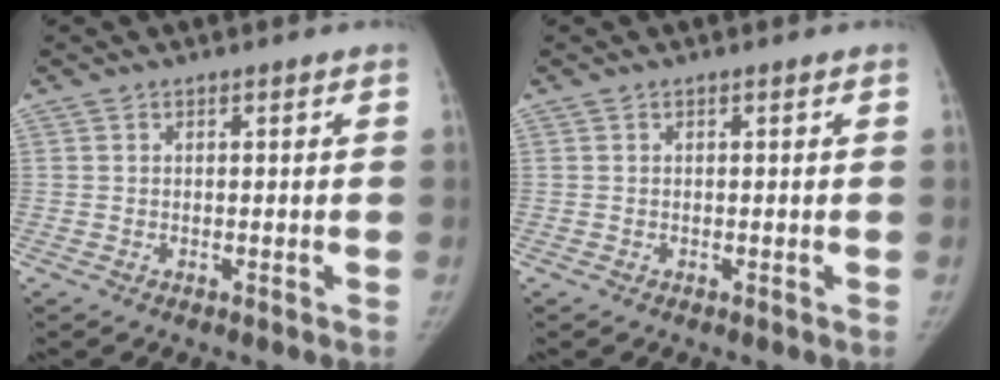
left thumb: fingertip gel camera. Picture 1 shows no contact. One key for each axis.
{"total": 0.0}